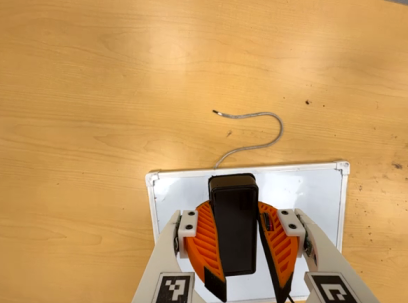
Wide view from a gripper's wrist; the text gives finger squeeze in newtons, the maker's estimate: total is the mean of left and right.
{"total": 10.8, "left": 9.8, "right": 11.9}